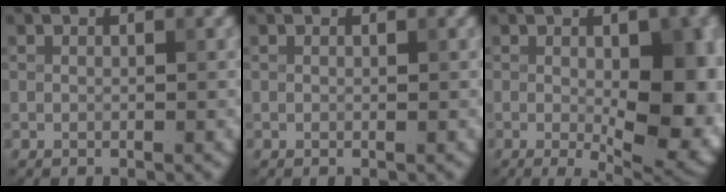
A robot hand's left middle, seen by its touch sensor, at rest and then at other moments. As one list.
[{"total": 0.0}, {"total": 11.6, "force": [-0.7, 4.9, 10.5], "torque": [-0.111, -0.015, 0.001]}]